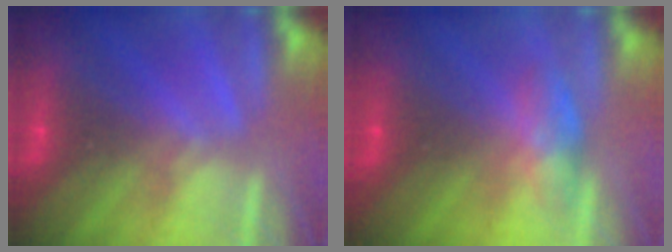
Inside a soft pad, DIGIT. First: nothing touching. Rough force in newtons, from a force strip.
{"total": 2.6}